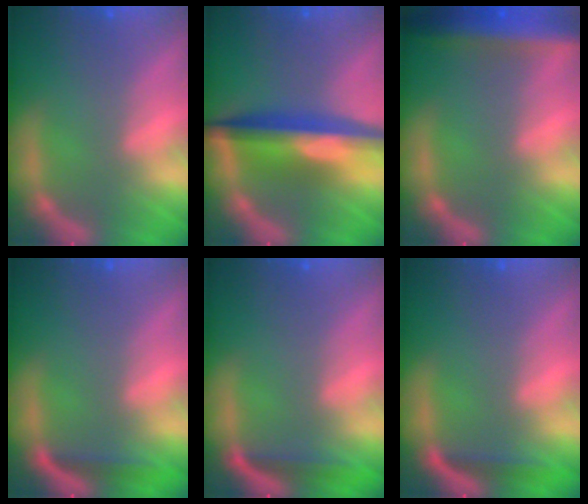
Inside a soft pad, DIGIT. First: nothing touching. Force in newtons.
{"total": 7.6}
{"total": 6.5}
{"total": 1.9}
{"total": 2.5}
{"total": 1.9}